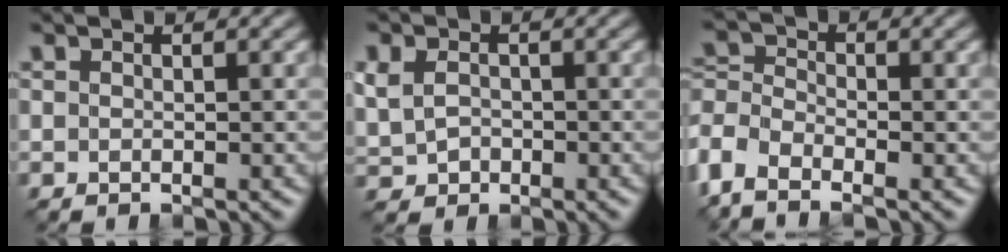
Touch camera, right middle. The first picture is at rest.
{"total": 3.0, "force": [-0.1, 2.5, 1.6], "torque": [-0.039, 0.004, 0.009]}
{"total": 4.3, "force": [-2.7, 2.1, 2.5], "torque": [-0.060, 0.008, -0.073]}